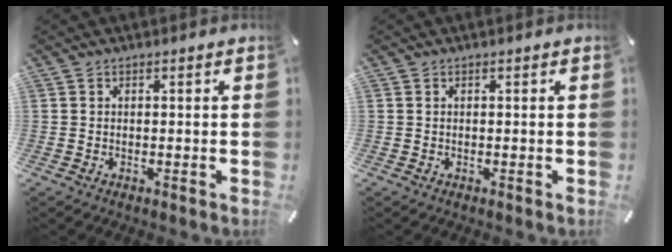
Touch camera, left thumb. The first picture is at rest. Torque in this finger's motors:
{"motor_torque": [0.36, -0.02, -0.43, 0.17, 0.02]}